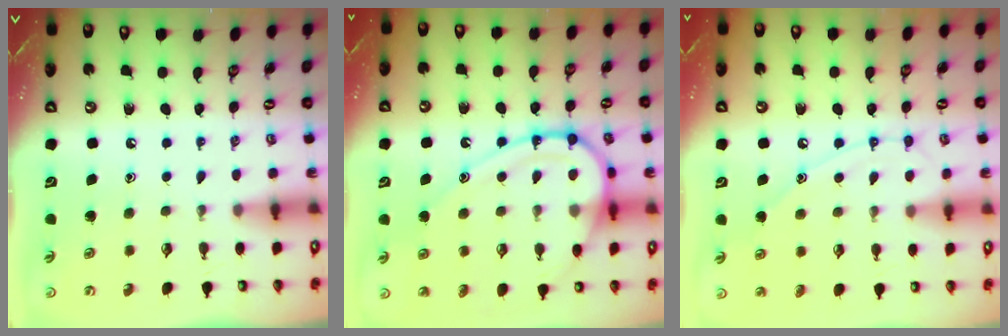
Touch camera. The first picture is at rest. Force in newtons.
{"total": 16.2, "press": 16.2, "slide": 1.4}
{"total": 10.5, "press": 10.4, "slide": 0.9}